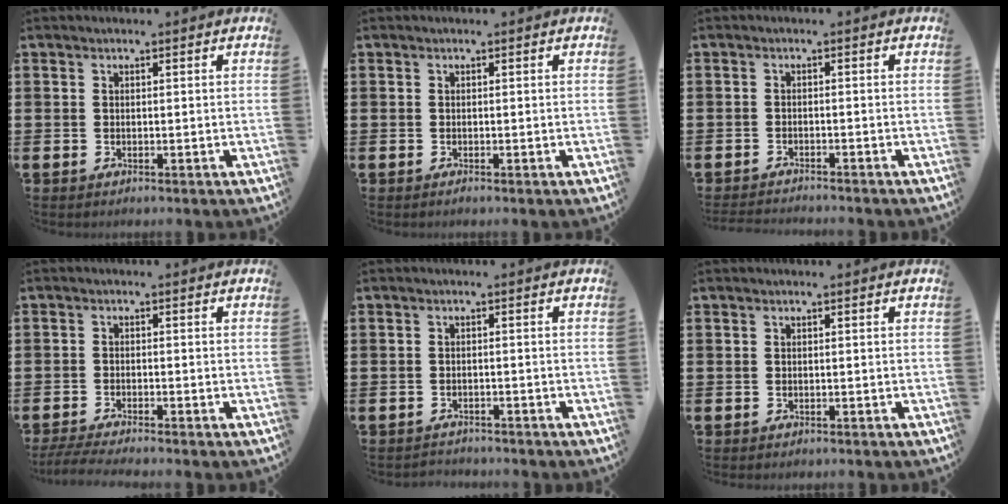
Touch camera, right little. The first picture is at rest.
{"total": 0.0}
{"total": 1.4, "force": [-1.4, -0.1, 0.0], "torque": [-0.003, 0.002, -0.029]}
{"total": 2.3, "force": [-2.1, -0.1, 1.1], "torque": [-0.014, 0.000, -0.039]}
{"total": 1.4, "force": [-1.4, 0.1, -0.2], "torque": [-0.002, 0.002, -0.031]}
{"total": 0.0}